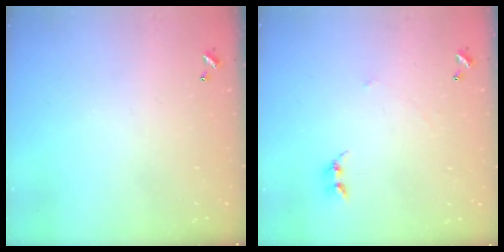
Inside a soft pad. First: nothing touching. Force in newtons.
{"total": 2.6, "press": 2.6, "slide": 0.3}